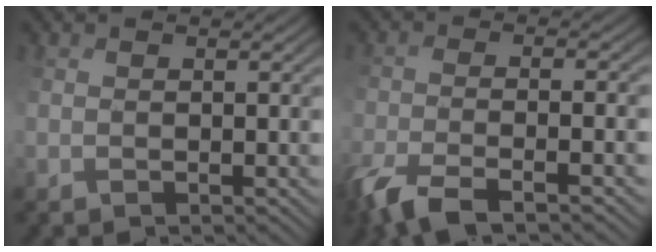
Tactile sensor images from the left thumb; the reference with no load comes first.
{"total": 6.9, "force": [-4.8, 1.3, 4.8], "torque": [-0.100, -0.008, -0.087]}